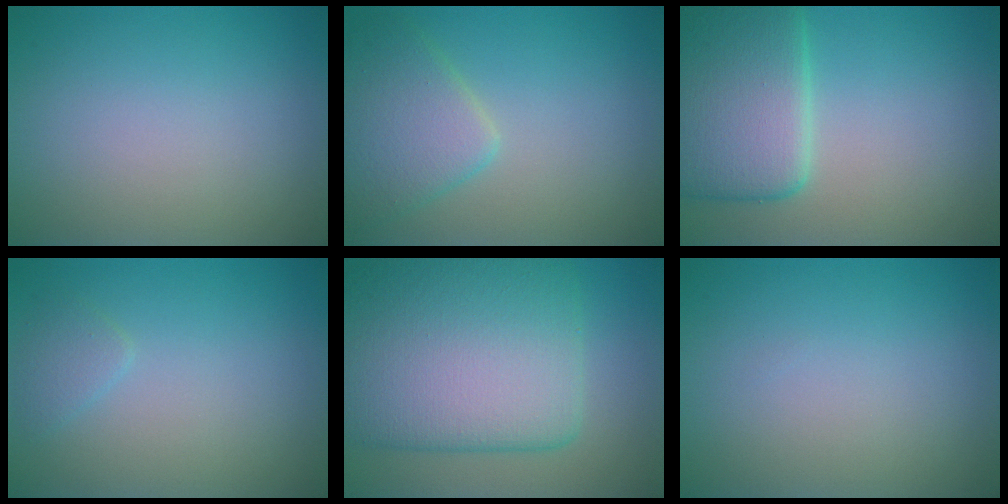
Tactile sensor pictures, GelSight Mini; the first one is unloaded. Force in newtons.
{"total": 4.2, "press": 4.2, "slide": 0.3}
{"total": 7.6, "press": 7.6, "slide": 0.5}
{"total": 1.2, "press": 1.2, "slide": 0.1}
{"total": 11.9, "press": 11.9, "slide": 0.4}
{"total": 0.0}